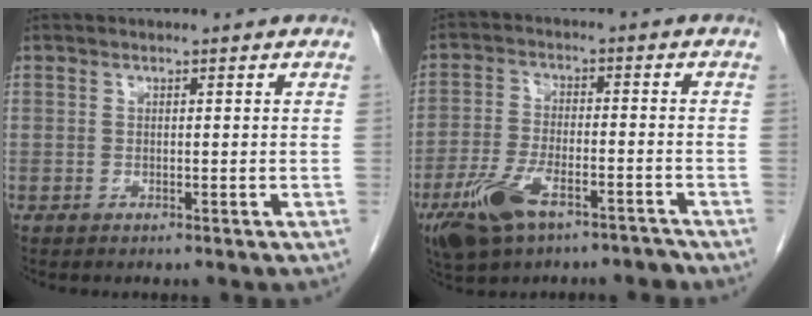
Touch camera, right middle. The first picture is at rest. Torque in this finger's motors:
{"motor_torque": [0.53, -0.50, 0.17, 0.09]}